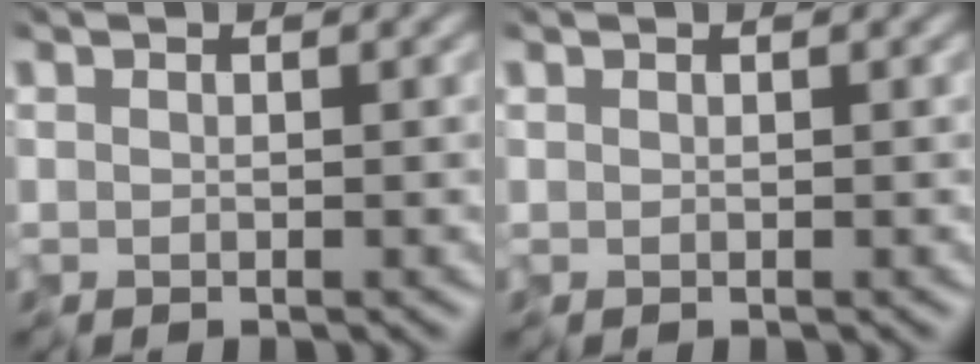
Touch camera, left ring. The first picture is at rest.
{"total": 0.0}